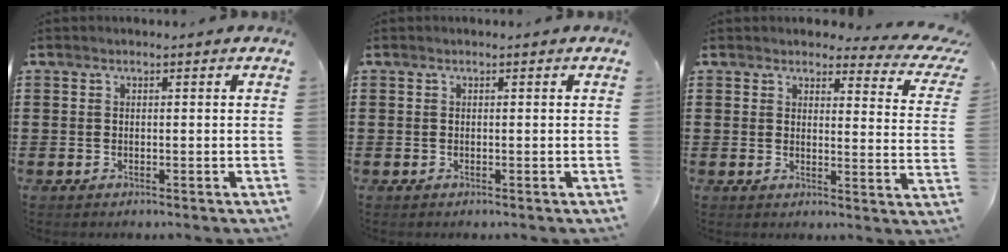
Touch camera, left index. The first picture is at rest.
{"total": 0.0}
{"total": 3.8, "force": [3.2, 1.0, 1.7], "torque": [-0.032, -0.019, 0.052]}